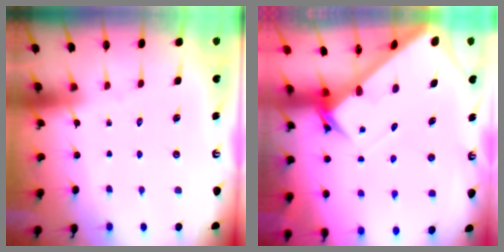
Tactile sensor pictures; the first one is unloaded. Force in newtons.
{"total": 4.4, "press": 4.4, "slide": 0.3}